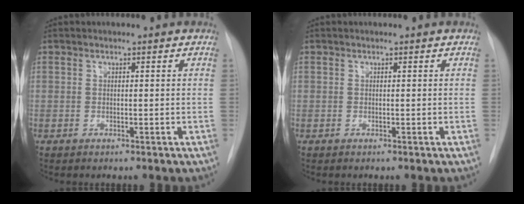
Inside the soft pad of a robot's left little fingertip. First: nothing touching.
{"total": 0.0}